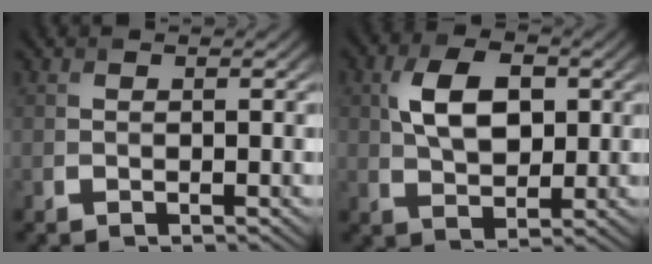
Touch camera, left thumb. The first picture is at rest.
{"total": 7.2, "force": [1.5, 4.4, 5.5], "torque": [-0.106, 0.006, 0.023]}